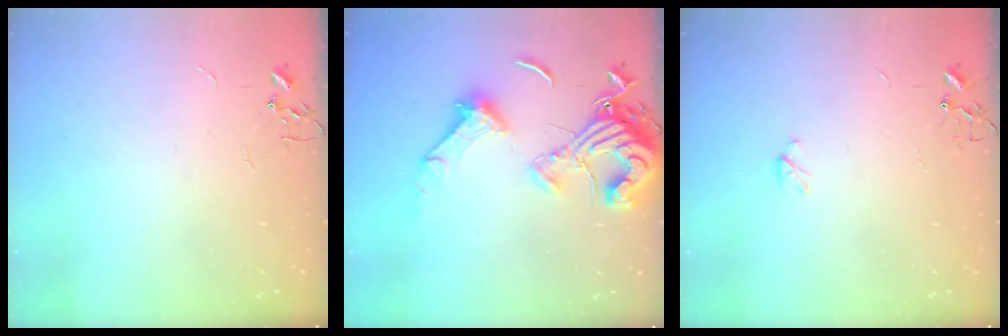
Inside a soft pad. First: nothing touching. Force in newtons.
{"total": 17.4, "press": 17.4, "slide": 1.8}
{"total": 3.4, "press": 3.3, "slide": 0.4}